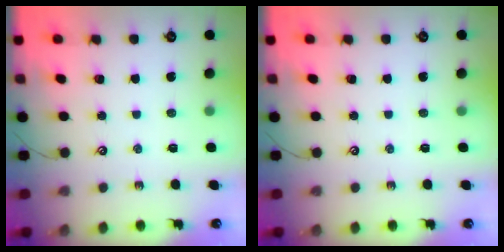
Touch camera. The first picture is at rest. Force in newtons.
{"total": 0.0}